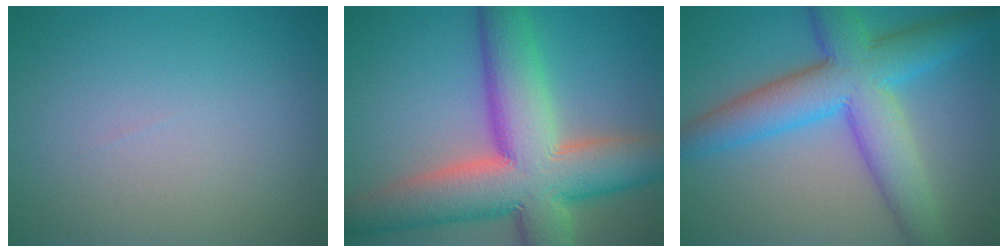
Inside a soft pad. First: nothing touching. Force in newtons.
{"total": 13.4, "press": 13.4, "slide": 1.0}
{"total": 9.2, "press": 9.2, "slide": 0.2}